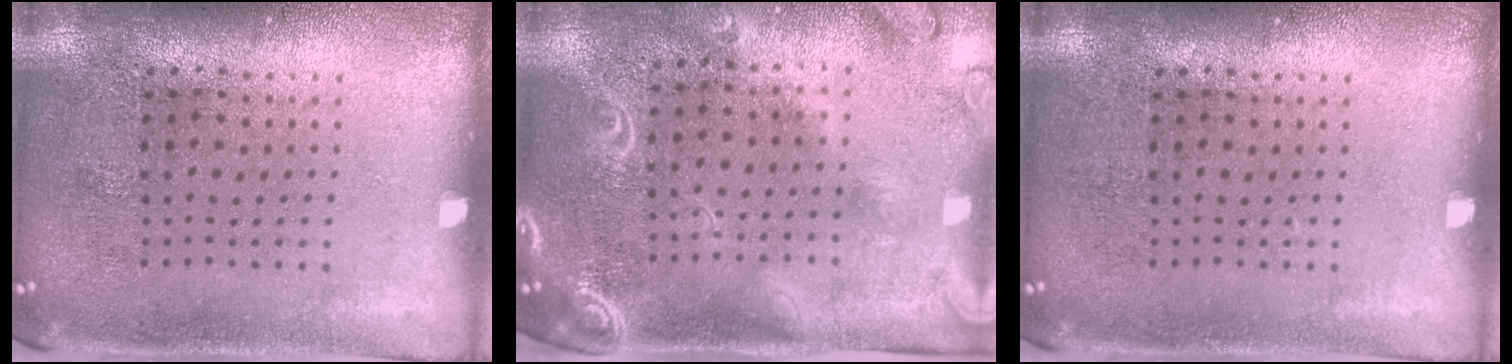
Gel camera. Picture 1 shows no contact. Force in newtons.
{"total": 2.3, "press": 1.9, "slide": 1.2}
{"total": 0.0}